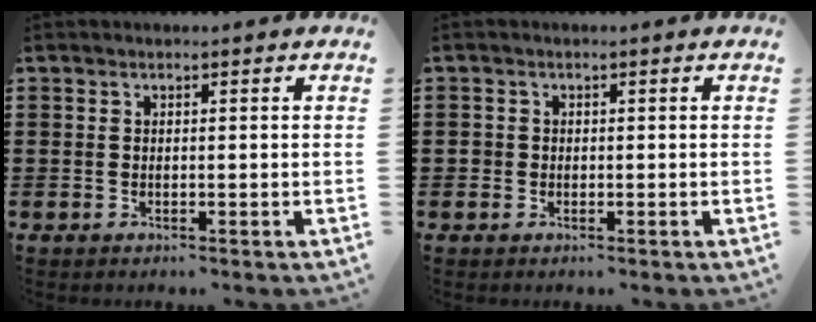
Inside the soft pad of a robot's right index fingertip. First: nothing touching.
{"total": 0.9, "force": [-0.2, 0.9, 0.2], "torque": [-0.005, 0.004, -0.005]}